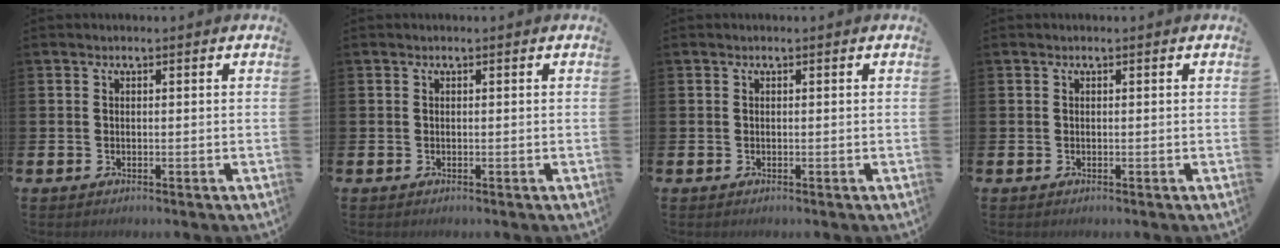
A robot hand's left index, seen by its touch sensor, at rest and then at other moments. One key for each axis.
{"total": 0.0}
{"total": 0.0}
{"total": 0.0}